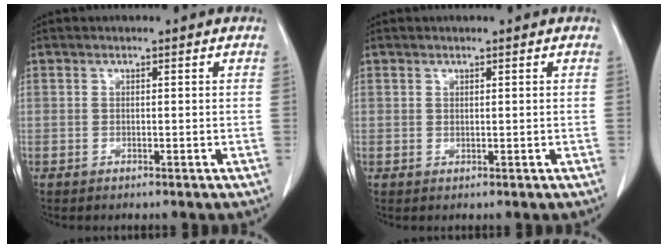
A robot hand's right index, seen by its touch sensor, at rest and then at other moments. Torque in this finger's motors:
{"motor_torque": [0.00, 0.00, 0.00, 0.00]}